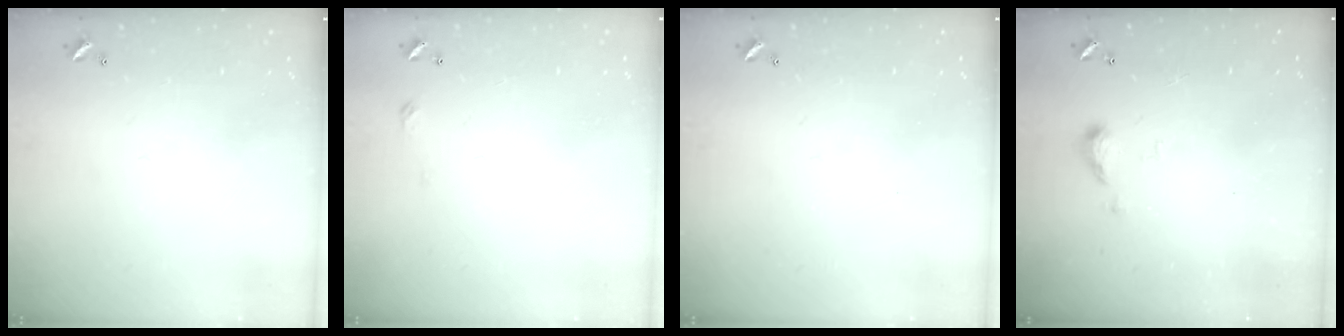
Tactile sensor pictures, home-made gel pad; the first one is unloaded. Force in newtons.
{"total": 2.7, "press": 2.6, "slide": 0.4}
{"total": 0.0}
{"total": 3.8, "press": 3.7, "slide": 0.6}